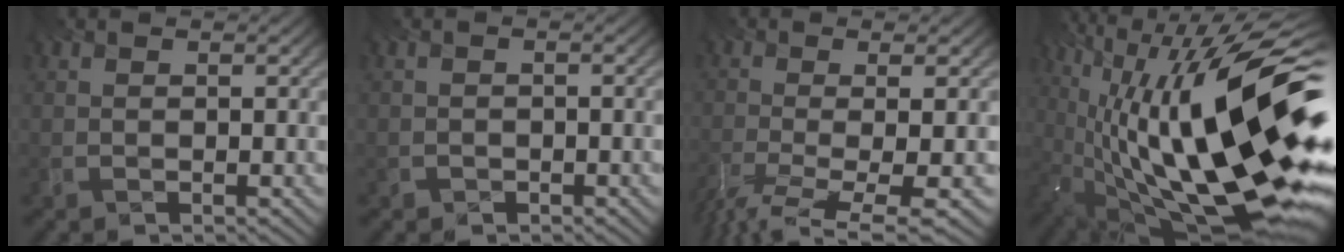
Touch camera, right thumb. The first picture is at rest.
{"total": 0.8, "force": [-0.7, 0.0, -0.4], "torque": [-0.019, -0.001, 0.000]}
{"total": 7.1, "force": [-2.4, 0.8, 6.6], "torque": [-0.113, -0.007, -0.015]}
{"total": 20.4, "force": [-1.1, 8.6, 18.5], "torque": [-0.357, -0.033, -0.005]}